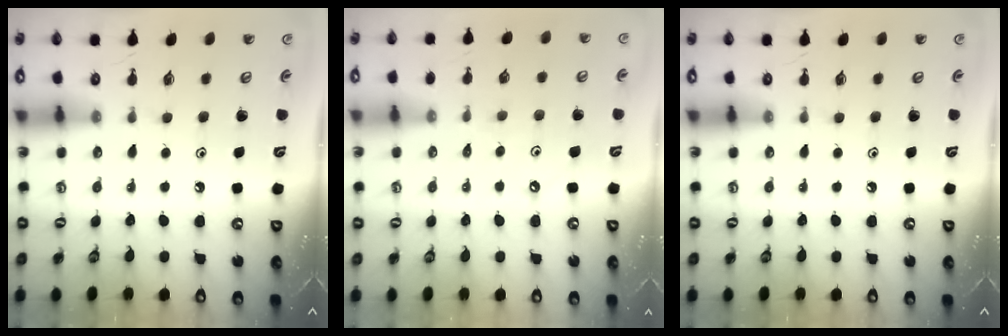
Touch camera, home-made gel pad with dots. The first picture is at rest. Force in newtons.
{"total": 2.4, "press": 2.3, "slide": 0.4}
{"total": 0.0}